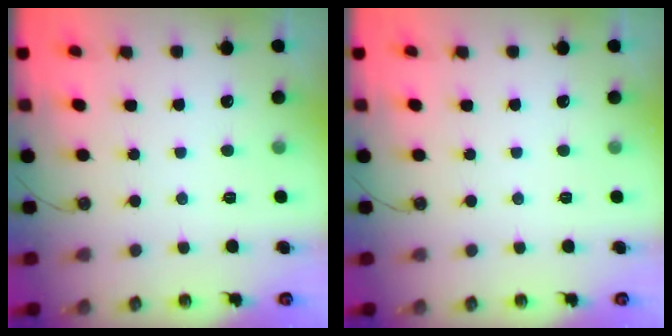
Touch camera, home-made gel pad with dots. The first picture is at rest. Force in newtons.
{"total": 0.0}